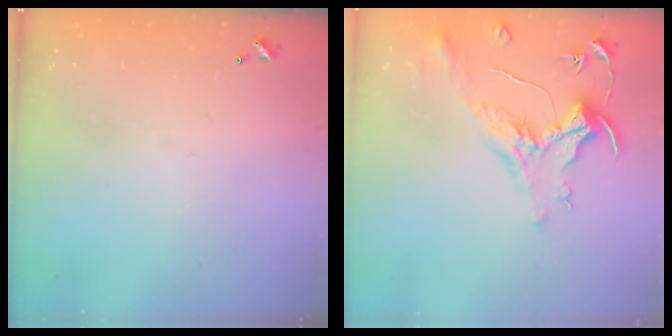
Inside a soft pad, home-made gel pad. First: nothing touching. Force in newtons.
{"total": 1.6, "press": 1.4, "slide": 0.7}